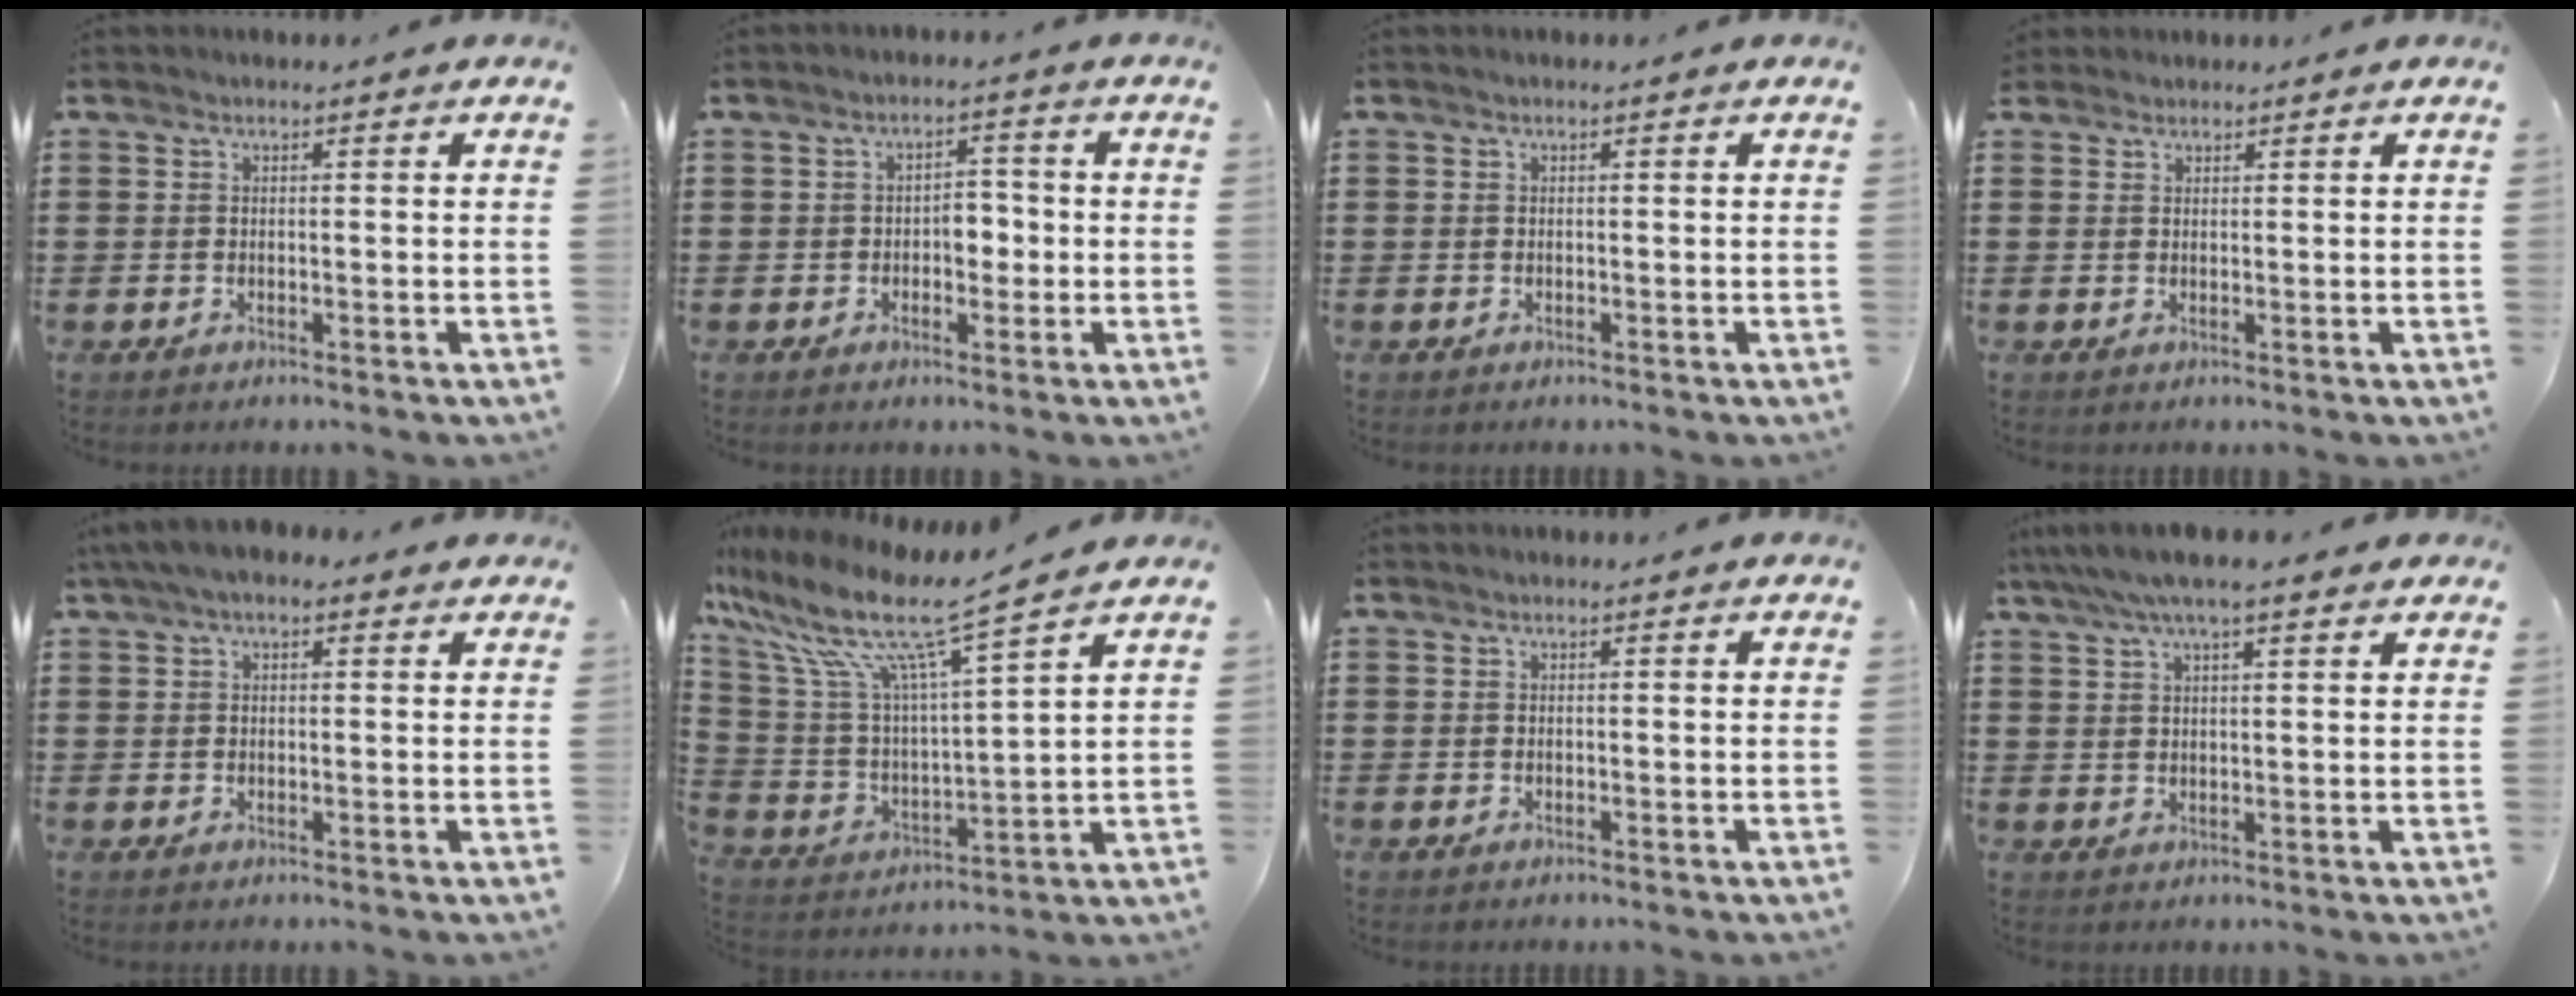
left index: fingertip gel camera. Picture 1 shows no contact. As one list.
[{"total": 3.4, "force": [-0.7, 2.0, 2.6], "torque": [-0.045, 0.004, -0.020]}, {"total": 0.0}, {"total": 1.4, "force": [1.2, 0.6, 0.0], "torque": [-0.005, 0.003, 0.025]}, {"total": 2.9, "force": [1.5, 1.5, 2.0], "torque": [-0.044, 0.009, 0.027]}, {"total": 11.4, "force": [8.7, 1.0, 7.4], "torque": [-0.178, -0.055, 0.141]}, {"total": 0.0}, {"total": 5.5, "force": [4.0, 1.0, 3.5], "torque": [-0.078, 0.000, 0.071]}]